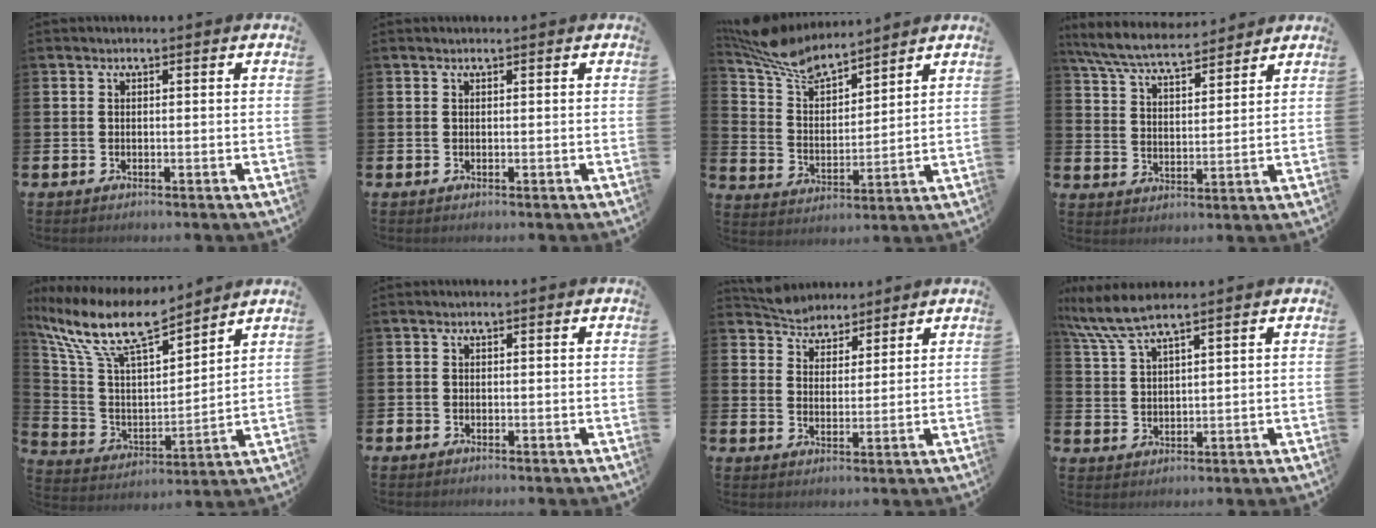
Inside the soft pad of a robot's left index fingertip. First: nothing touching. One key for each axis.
{"total": 0.0}
{"total": 8.2, "fx": 7.5, "fy": 2.0, "fz": 2.6, "tx": -0.082, "ty": -0.041, "tz": 0.137}
{"total": 7.2, "fx": 6.8, "fy": 1.1, "fz": 2.2, "tx": -0.068, "ty": -0.036, "tz": 0.121}
{"total": 11.6, "fx": 9.9, "fy": 2.8, "fz": 5.5, "tx": -0.149, "ty": -0.061, "tz": 0.172}
{"total": 0.7, "fx": -0.5, "fy": 0.5, "fz": 0.0, "tx": -0.002, "ty": 0.003, "tz": -0.011}
{"total": 4.4, "fx": 4.1, "fy": 1.5, "fz": -0.5, "tx": -0.012, "ty": -0.025, "tz": 0.072}
{"total": 6.8, "fx": 5.9, "fy": 0.7, "fz": 3.4, "tx": -0.082, "ty": -0.015, "tz": 0.107}